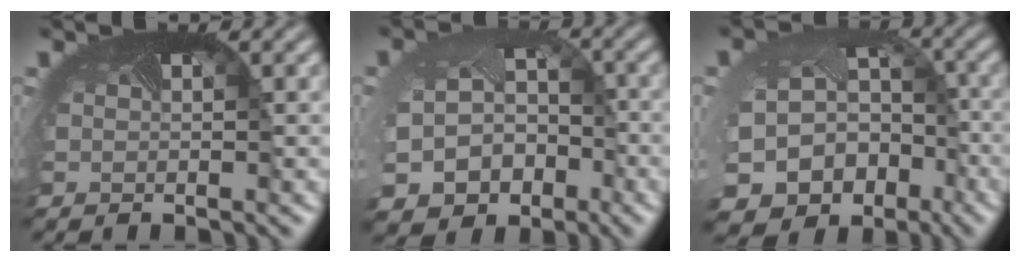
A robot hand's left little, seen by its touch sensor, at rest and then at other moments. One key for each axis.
{"total": 7.6, "fx": -3.1, "fy": 6.2, "fz": 3.2, "tx": -0.080, "ty": -0.045, "tz": -0.036}
{"total": 15.7, "fx": -8.4, "fy": 12.1, "fz": 5.4, "tx": -0.116, "ty": -0.078, "tz": -0.103}